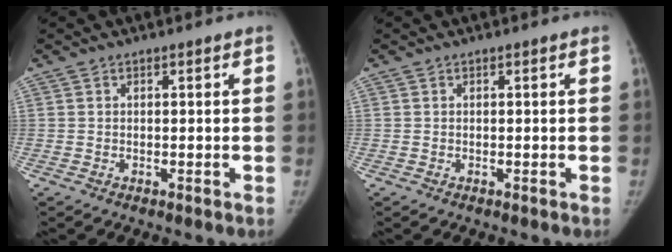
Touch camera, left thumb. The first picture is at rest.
{"total": 0.0}